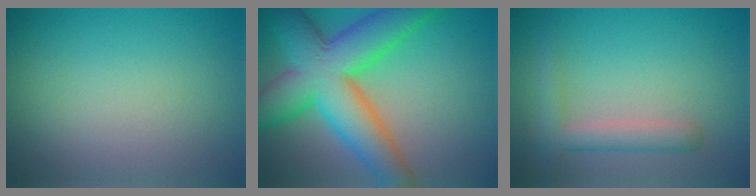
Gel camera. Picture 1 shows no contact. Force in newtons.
{"total": 11.0, "press": 11.0, "slide": 0.4}
{"total": 2.9, "press": 2.9, "slide": 0.2}